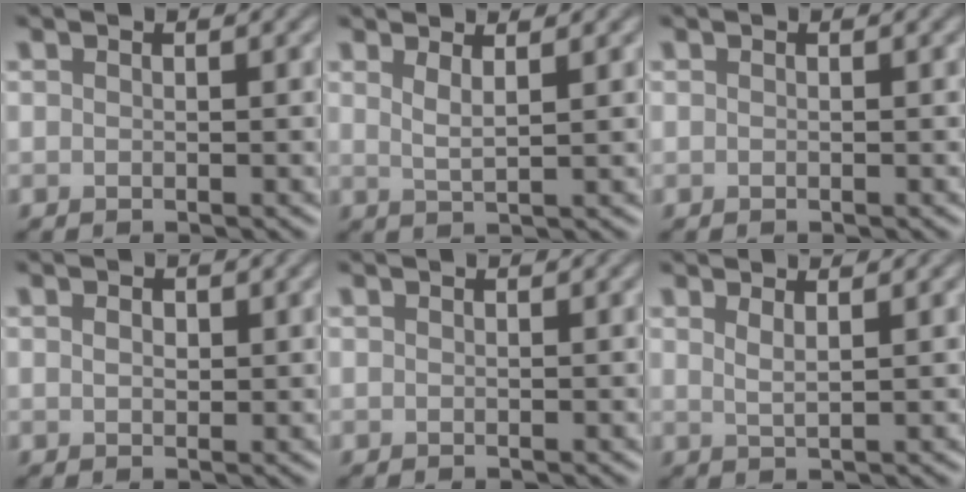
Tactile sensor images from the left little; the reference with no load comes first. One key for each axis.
{"total": 2.0, "fx": 1.1, "fy": 0.5, "fz": 1.5, "tx": -0.024, "ty": -0.003, "tz": 0.019}
{"total": 0.0}
{"total": 1.1, "fx": 0.4, "fy": 0.7, "fz": 0.7, "tx": -0.015, "ty": 0.000, "tz": 0.008}
{"total": 0.0}
{"total": 1.7, "fx": 1.0, "fy": 0.5, "fz": 1.2, "tx": -0.019, "ty": -0.001, "tz": 0.016}